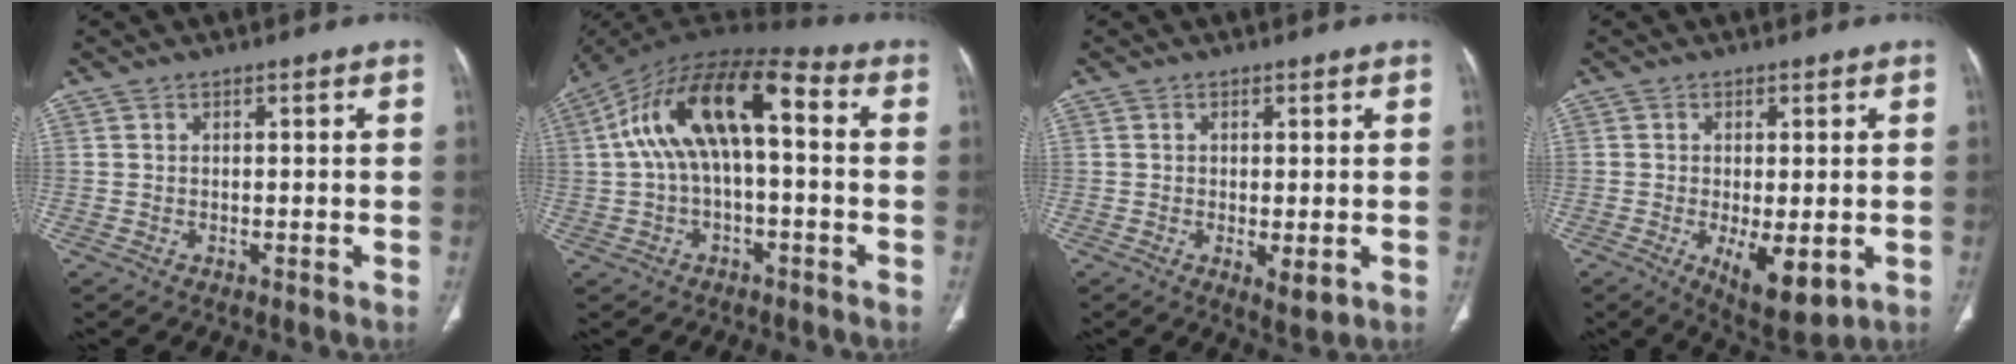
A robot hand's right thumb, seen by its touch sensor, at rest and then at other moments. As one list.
[{"total": 16.0, "force": [1.5, 7.5, 14.1], "torque": [-0.253, 0.058, 0.018]}, {"total": 3.4, "force": [-0.8, 1.2, 3.1], "torque": [-0.050, -0.012, -0.008]}, {"total": 9.2, "force": [-2.5, 3.7, 8.0], "torque": [-0.118, -0.020, -0.027]}]